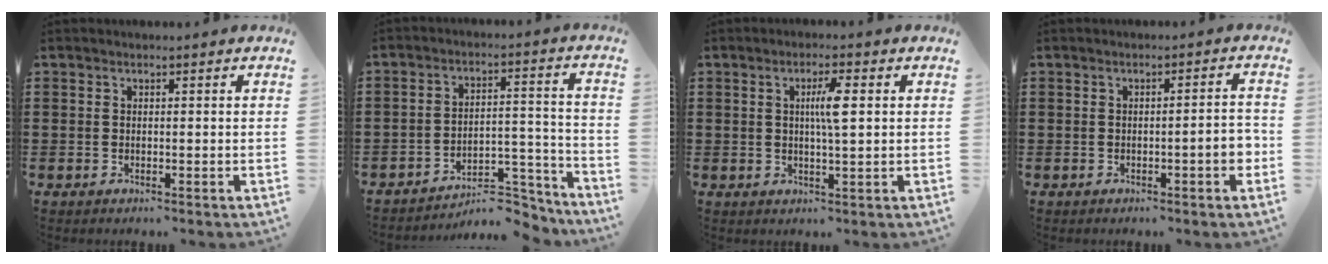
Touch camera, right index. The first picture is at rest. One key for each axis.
{"total": 6.7, "fx": -6.2, "fy": 1.4, "fz": 2.1, "tx": -0.029, "ty": 0.016, "tz": -0.119}
{"total": 4.4, "fx": 0.9, "fy": 0.6, "fz": 4.3, "tx": -0.083, "ty": 0.004, "tz": 0.010}
{"total": 3.4, "fx": -1.0, "fy": 0.2, "fz": 3.2, "tx": -0.052, "ty": -0.001, "tz": -0.019}